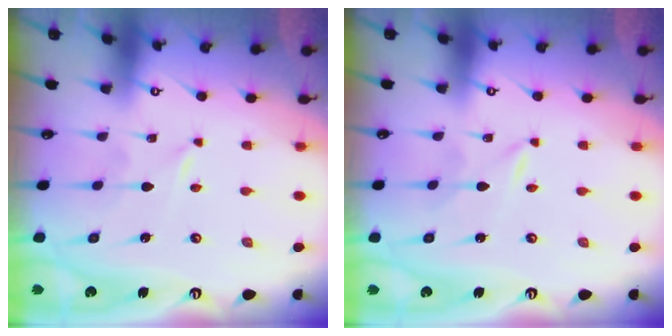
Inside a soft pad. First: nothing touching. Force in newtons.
{"total": 0.0}